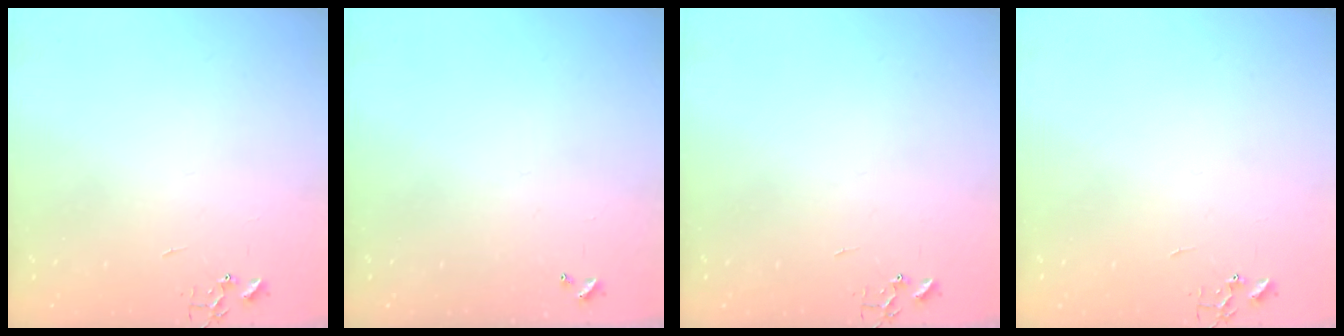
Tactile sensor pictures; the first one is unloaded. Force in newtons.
{"total": 0.0}
{"total": 0.0}
{"total": 0.0}